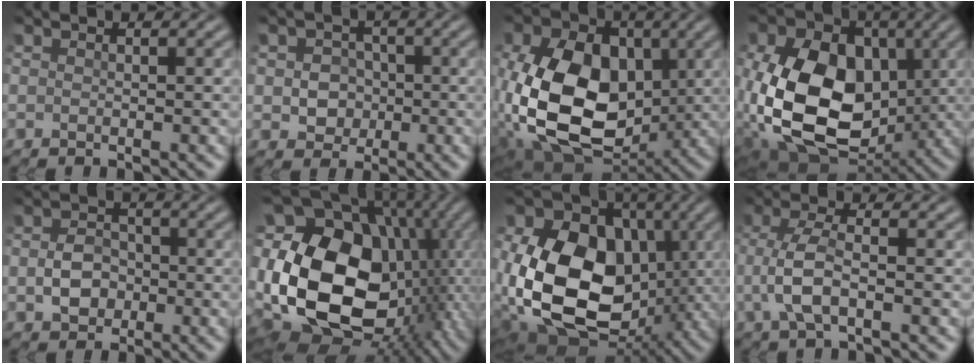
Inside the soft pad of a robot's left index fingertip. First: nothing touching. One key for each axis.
{"total": 3.3, "fx": -0.4, "fy": 2.9, "fz": 1.6, "tx": -0.014, "ty": 0.006, "tz": -0.018}
{"total": 15.4, "fx": -1.1, "fy": 10.7, "fz": 11.0, "tx": -0.227, "ty": -0.028, "tz": -0.010}
{"total": 17.3, "fx": -0.8, "fy": 12.5, "fz": 11.9, "tx": -0.238, "ty": -0.028, "tz": -0.010}
{"total": 2.9, "fx": -0.9, "fy": 2.2, "fz": 1.8, "tx": -0.035, "ty": 0.004, "tz": -0.014}
{"total": 19.7, "fx": 0.8, "fy": 13.8, "fz": 14.1, "tx": -0.306, "ty": -0.008, "tz": 0.037}
{"total": 22.0, "fx": 0.9, "fy": 17.7, "fz": 13.1, "tx": -0.288, "ty": -0.014, "tz": 0.002}
{"total": 3.7, "fx": -1.0, "fy": 0.9, "fz": 3.4, "tx": -0.090, "ty": 0.003, "tz": -0.020}